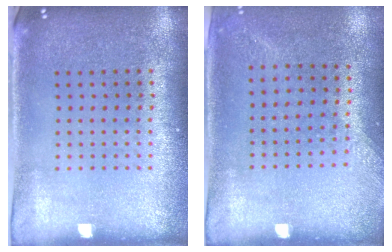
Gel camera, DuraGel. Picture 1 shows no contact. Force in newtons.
{"total": 1.3, "press": 1.1, "slide": 0.8}